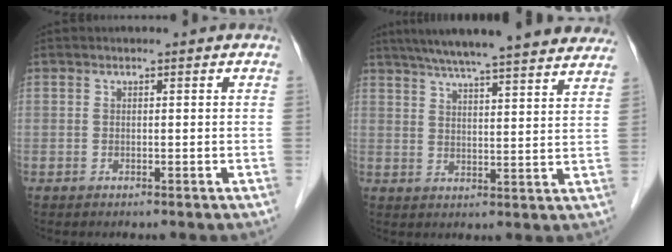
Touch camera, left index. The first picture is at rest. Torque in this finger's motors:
{"motor_torque": [0.45, -0.60, 0.80, 0.20]}